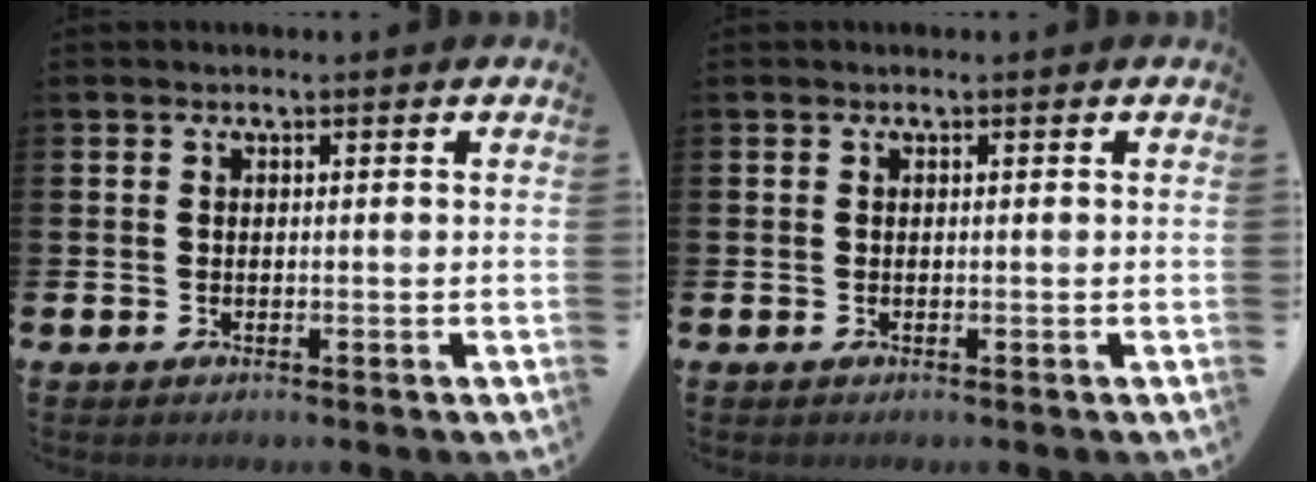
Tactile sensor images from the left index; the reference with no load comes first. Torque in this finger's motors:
{"motor_torque": [-0.10, 0.05, -0.02, -0.01]}